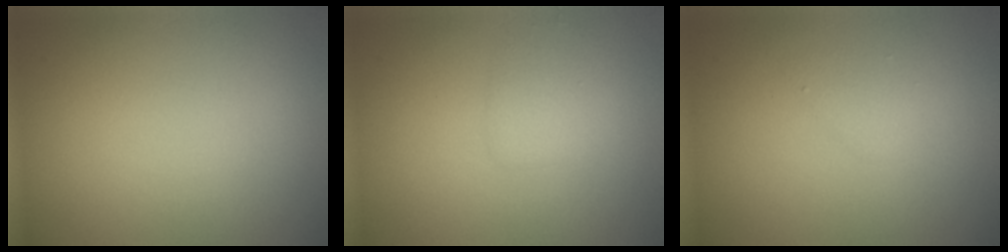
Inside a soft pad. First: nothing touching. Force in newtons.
{"total": 1.3, "press": 1.3, "slide": 0.1}
{"total": 0.8, "press": 0.8, "slide": 0.1}